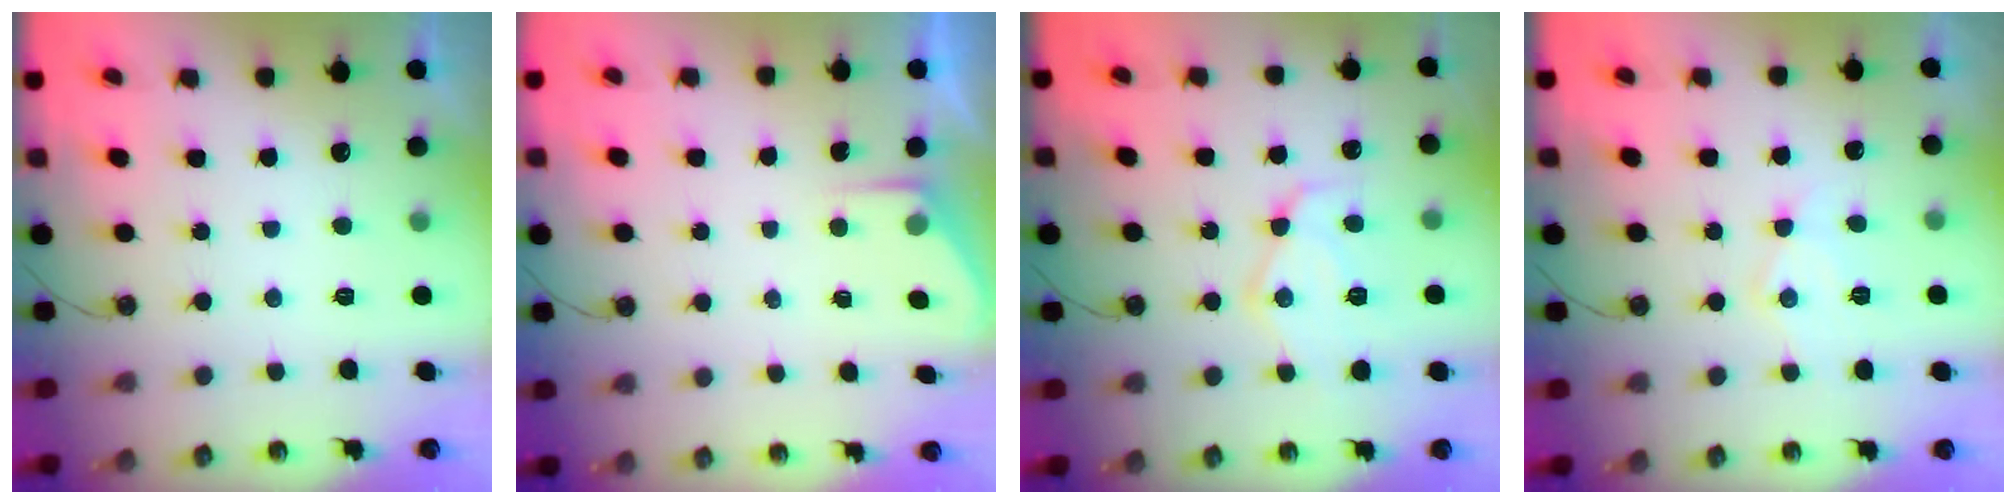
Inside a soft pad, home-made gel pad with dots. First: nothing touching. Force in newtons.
{"total": 2.6, "press": 2.5, "slide": 0.4}
{"total": 13.8, "press": 13.7, "slide": 1.1}
{"total": 9.0, "press": 9.0, "slide": 0.5}